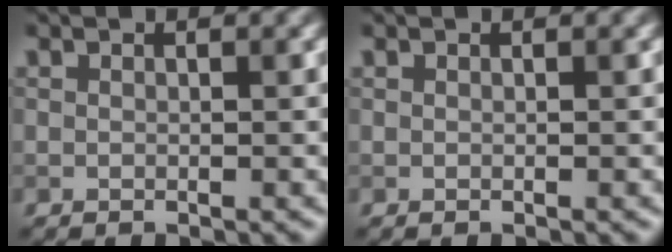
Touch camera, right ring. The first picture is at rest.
{"total": 0.0}